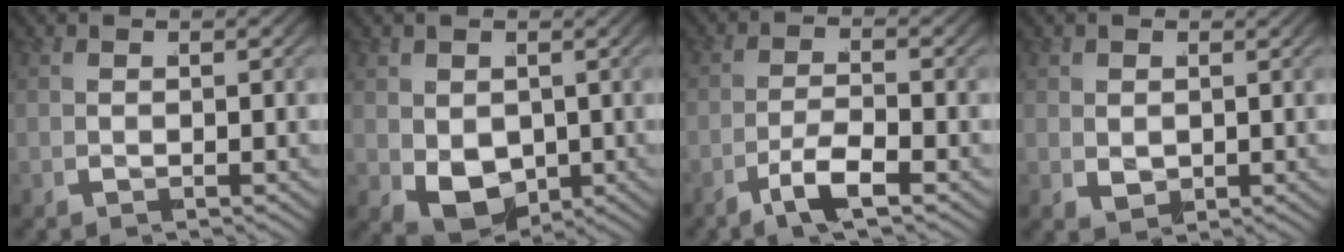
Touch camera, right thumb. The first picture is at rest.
{"total": 6.1, "force": [-1.5, 4.7, 3.5], "torque": [-0.098, -0.054, -0.007]}
{"total": 2.9, "force": [-2.3, 0.6, 1.6], "torque": [-0.034, -0.006, -0.050]}
{"total": 1.6, "force": [0.3, 1.4, 0.9], "torque": [-0.015, -0.015, 0.010]}